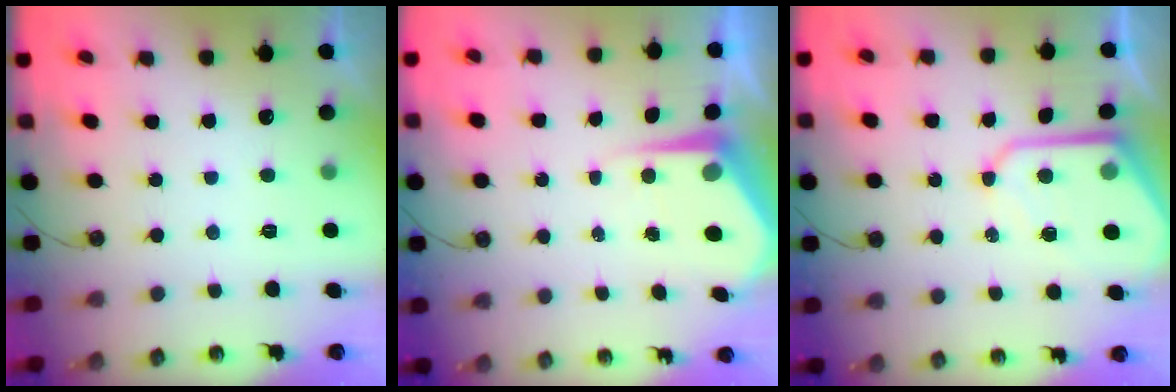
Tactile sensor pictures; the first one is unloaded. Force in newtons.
{"total": 6.1, "press": 6.1, "slide": 0.6}
{"total": 11.3, "press": 11.2, "slide": 0.9}